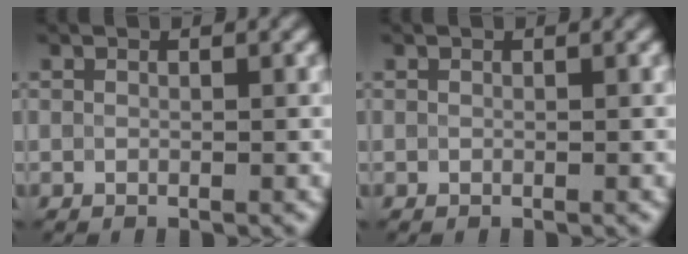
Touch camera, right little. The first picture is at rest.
{"total": 0.0}